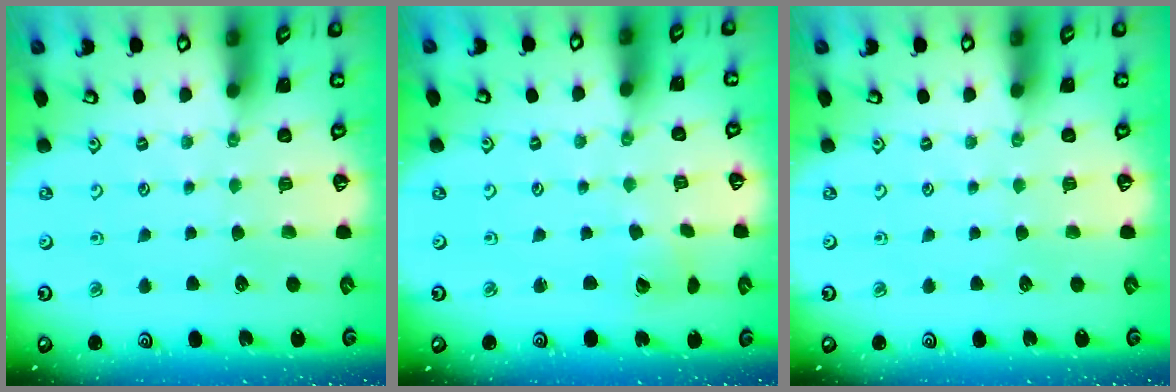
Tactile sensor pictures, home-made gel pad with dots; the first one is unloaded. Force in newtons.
{"total": 2.1, "press": 2.1, "slide": 0.3}
{"total": 0.0}